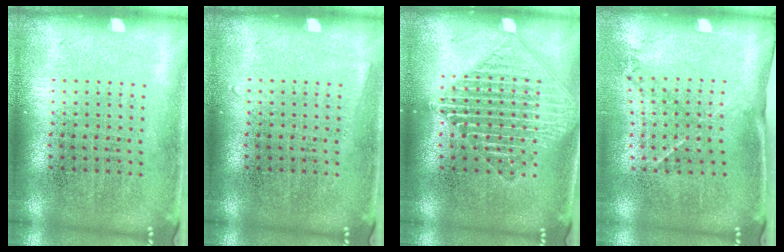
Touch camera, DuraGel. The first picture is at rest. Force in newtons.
{"total": 0.7, "press": 0.7, "slide": 0.0}
{"total": 1.8, "press": 1.8, "slide": 0.2}
{"total": 1.6, "press": 1.0, "slide": 1.3}